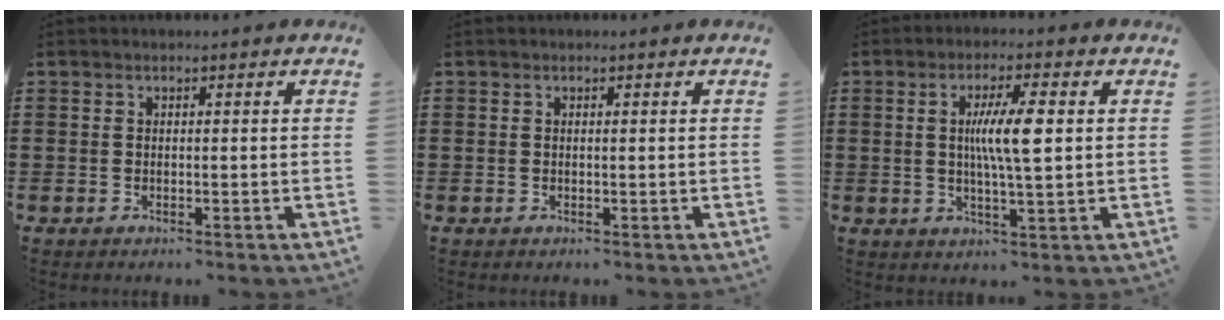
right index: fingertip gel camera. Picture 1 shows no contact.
{"total": 0.0}
{"total": 7.1, "force": [1.0, 0.9, 7.0], "torque": [-0.131, -0.002, 0.013]}